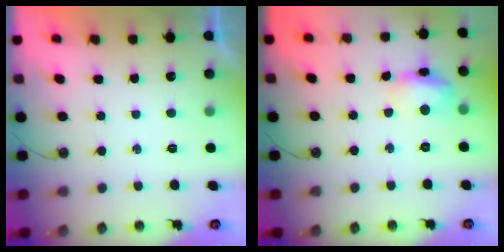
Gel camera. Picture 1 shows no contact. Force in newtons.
{"total": 12.1, "press": 12.1, "slide": 0.9}